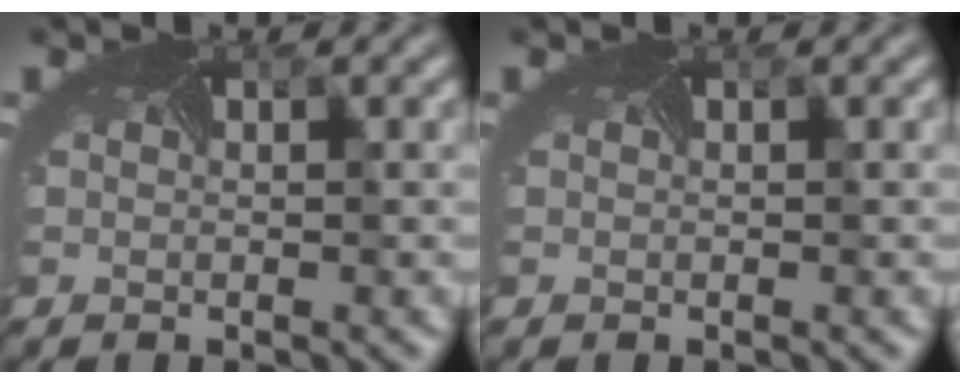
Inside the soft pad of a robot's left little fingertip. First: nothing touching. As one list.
[{"total": 0.0}]